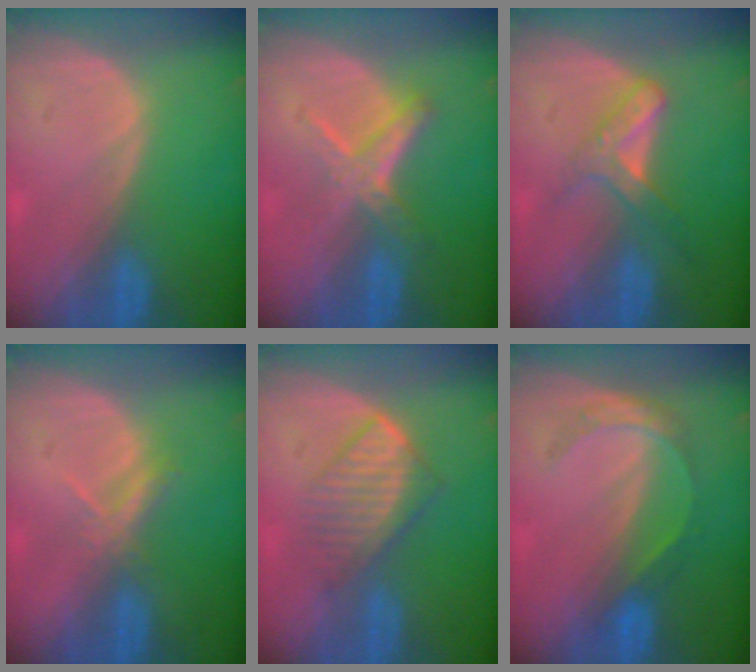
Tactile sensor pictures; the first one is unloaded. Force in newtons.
{"total": 5.2, "press": 5.1, "slide": 0.9}
{"total": 5.6, "press": 4.9, "slide": 2.7}
{"total": 2.6, "press": 2.5, "slide": 0.9}
{"total": 6.0, "press": 5.9, "slide": 1.1}
{"total": 4.4, "press": 4.2, "slide": 1.2}